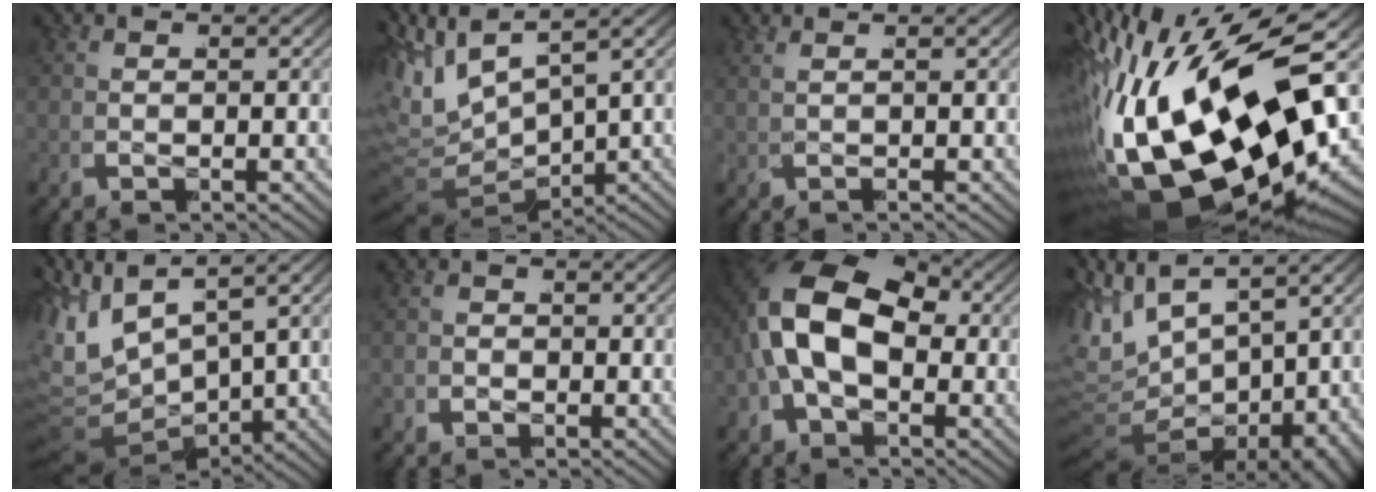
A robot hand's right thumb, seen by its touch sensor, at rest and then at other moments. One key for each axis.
{"total": 9.1, "fx": 0.7, "fy": 6.5, "fz": 6.4, "tx": -0.160, "ty": -0.025, "tz": 0.021}
{"total": 1.6, "fx": 0.8, "fy": -1.4, "fz": 0.1, "tx": 0.007, "ty": 0.017, "tz": 0.007}
{"total": 22.6, "fx": -4.5, "fy": 13.3, "fz": 17.7, "tx": -0.351, "ty": -0.032, "tz": -0.055}
{"total": 13.0, "fx": 0.9, "fy": 9.3, "fz": 9.1, "tx": -0.199, "ty": -0.016, "tz": 0.016}
{"total": 0.6, "fx": -0.4, "fy": 0.4, "fz": -0.2, "tx": 0.015, "ty": 0.005, "tz": -0.013}
{"total": 13.8, "fx": 1.0, "fy": 9.2, "fz": 10.2, "tx": -0.215, "ty": -0.004, "tz": 0.006}
{"total": 12.2, "fx": -0.1, "fy": 8.1, "fz": 9.2, "tx": -0.193, "ty": -0.022, "tz": 0.006}